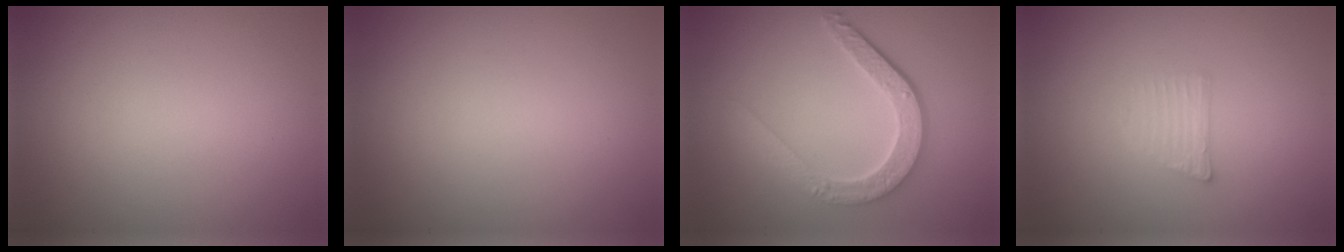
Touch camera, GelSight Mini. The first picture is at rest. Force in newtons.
{"total": 0.0}
{"total": 4.7, "press": 3.6, "slide": 3.0}
{"total": 1.6, "press": 1.5, "slide": 0.3}